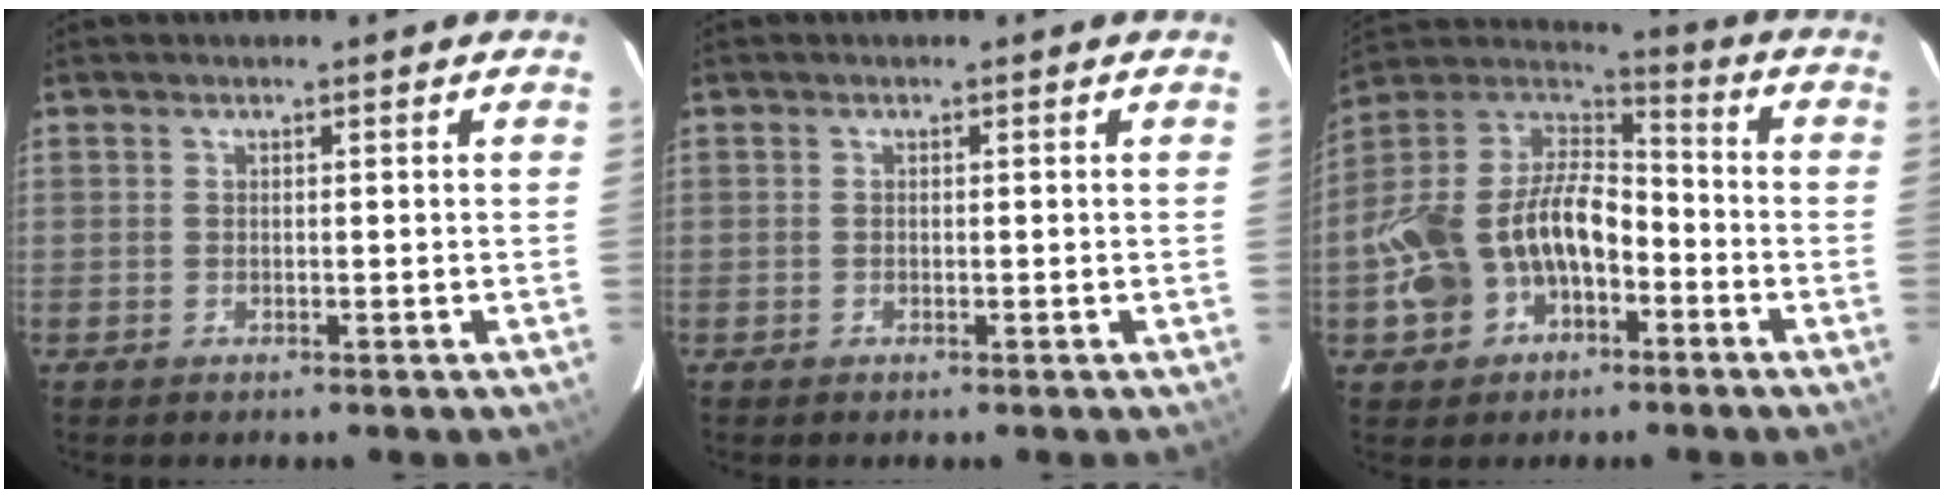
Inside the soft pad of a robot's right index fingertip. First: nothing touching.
{"total": 0.0}
{"total": 19.7, "force": [-6.7, 13.7, 12.5], "torque": [-0.301, 0.017, -0.109]}